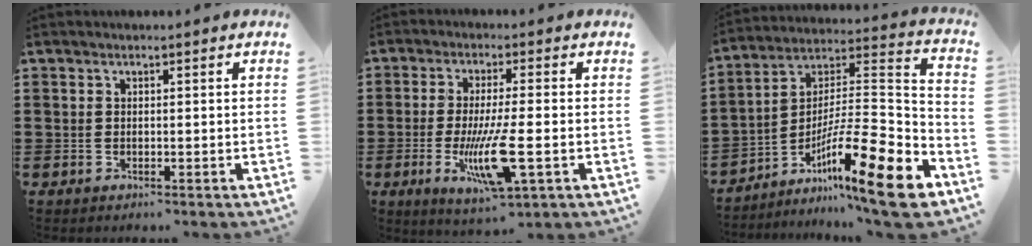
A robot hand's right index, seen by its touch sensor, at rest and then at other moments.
{"total": 10.5, "force": [-2.8, 2.0, 9.9], "torque": [-0.198, -0.022, -0.050]}
{"total": 16.4, "force": [-9.6, 2.1, 13.1], "torque": [-0.204, 0.012, -0.171]}